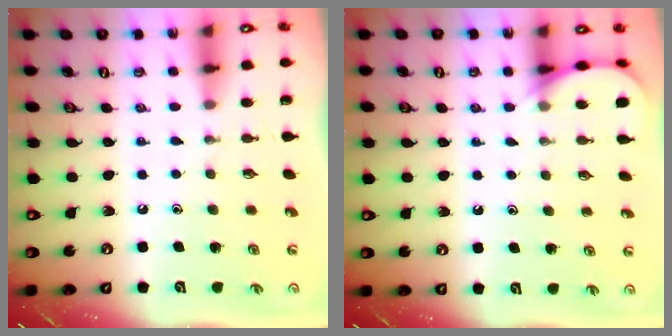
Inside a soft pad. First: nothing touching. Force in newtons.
{"total": 4.8, "press": 4.7, "slide": 0.6}